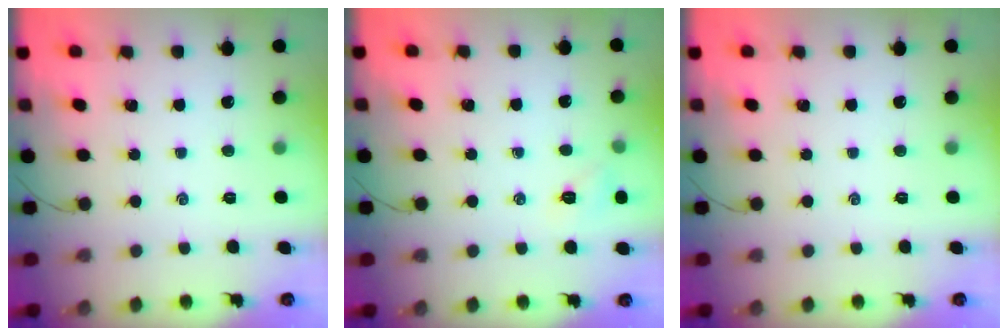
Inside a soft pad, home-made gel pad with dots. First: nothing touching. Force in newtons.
{"total": 5.5, "press": 5.3, "slide": 1.4}
{"total": 0.0}